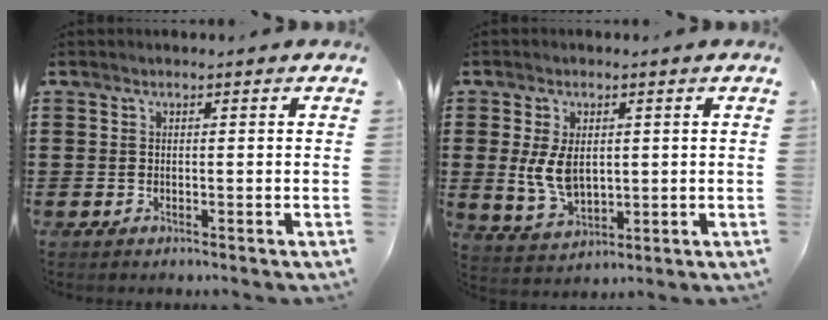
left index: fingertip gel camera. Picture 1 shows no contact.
{"total": 6.5, "force": [0.7, 4.1, 5.0], "torque": [-0.128, 0.000, 0.007]}